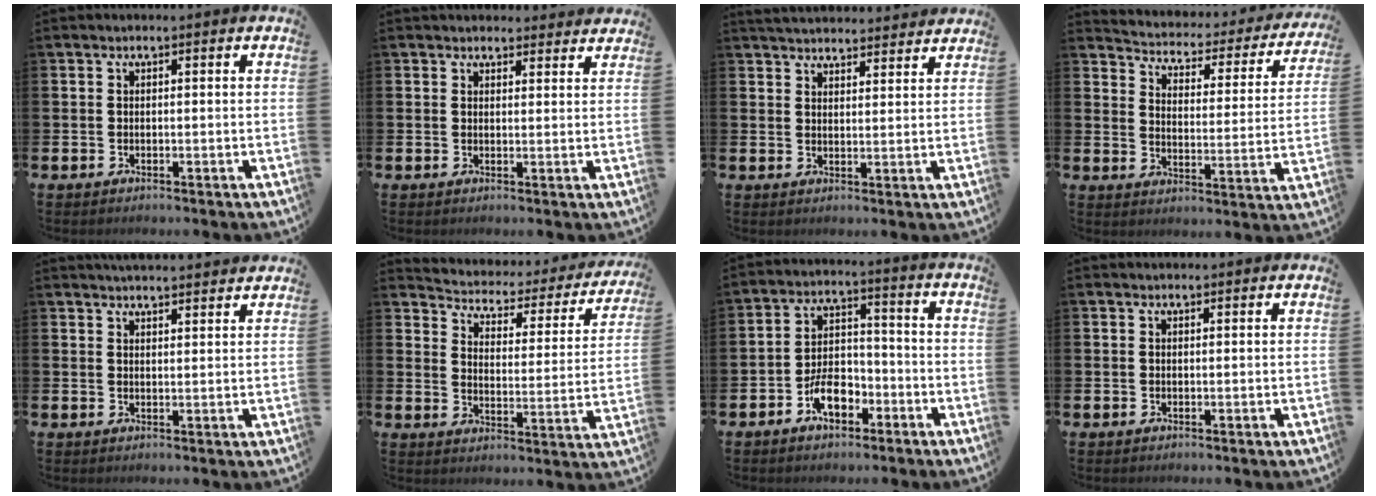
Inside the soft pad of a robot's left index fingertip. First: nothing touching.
{"total": 2.7, "force": [2.6, 0.8, -0.1], "torque": [0.008, -0.012, 0.045]}
{"total": 4.5, "force": [4.4, 0.6, 0.2], "torque": [-0.013, -0.026, 0.080]}
{"total": 3.5, "force": [3.2, 1.5, 0.5], "torque": [-0.035, -0.033, 0.044]}
{"total": 3.5, "force": [3.5, 0.0, 0.1], "torque": [-0.004, -0.020, 0.063]}
{"total": 3.4, "force": [2.9, 1.6, 0.7], "torque": [-0.036, -0.031, 0.039]}
{"total": 5.9, "force": [-3.3, 3.2, 3.8], "torque": [-0.070, 0.016, -0.061]}
{"total": 0.7, "force": [0.7, 0.1, 0.1], "torque": [0.012, -0.004, 0.011]}